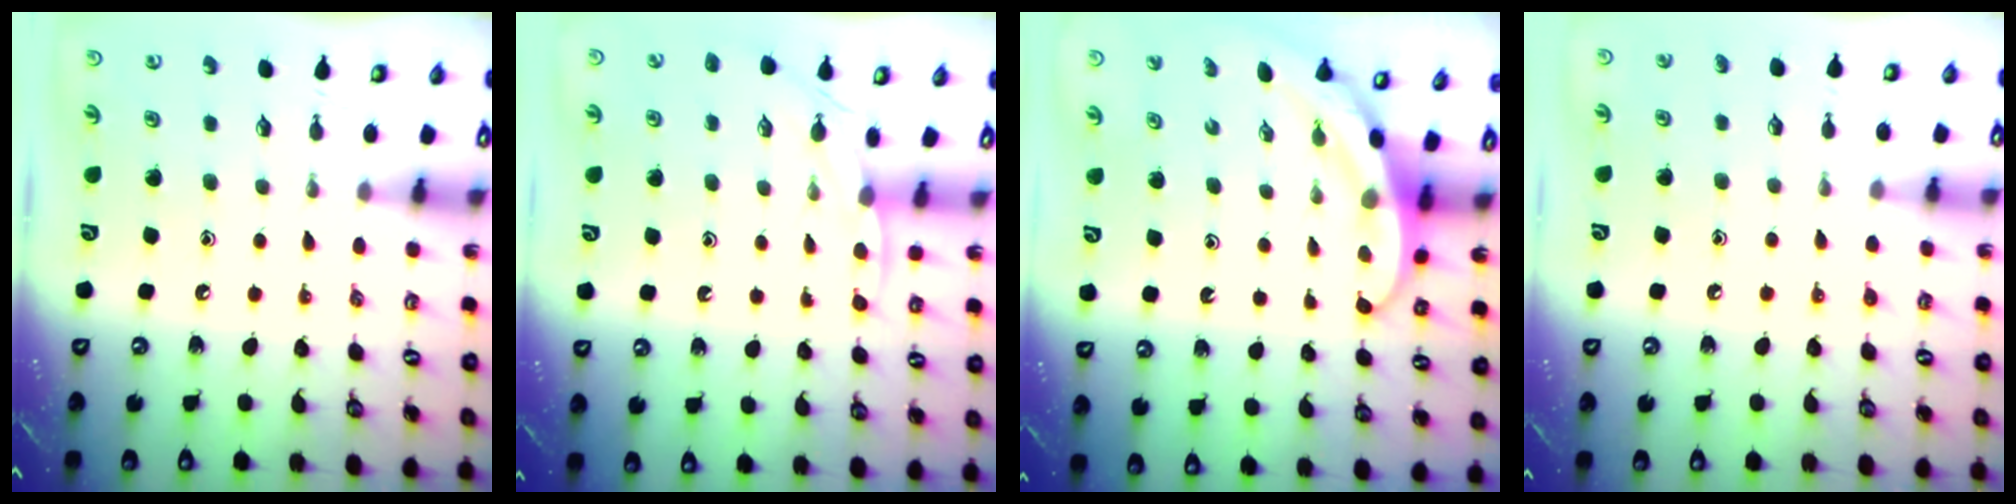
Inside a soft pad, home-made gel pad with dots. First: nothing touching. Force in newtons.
{"total": 2.9, "press": 2.9, "slide": 0.4}
{"total": 3.5, "press": 3.5, "slide": 0.1}
{"total": 5.4, "press": 5.4, "slide": 0.7}